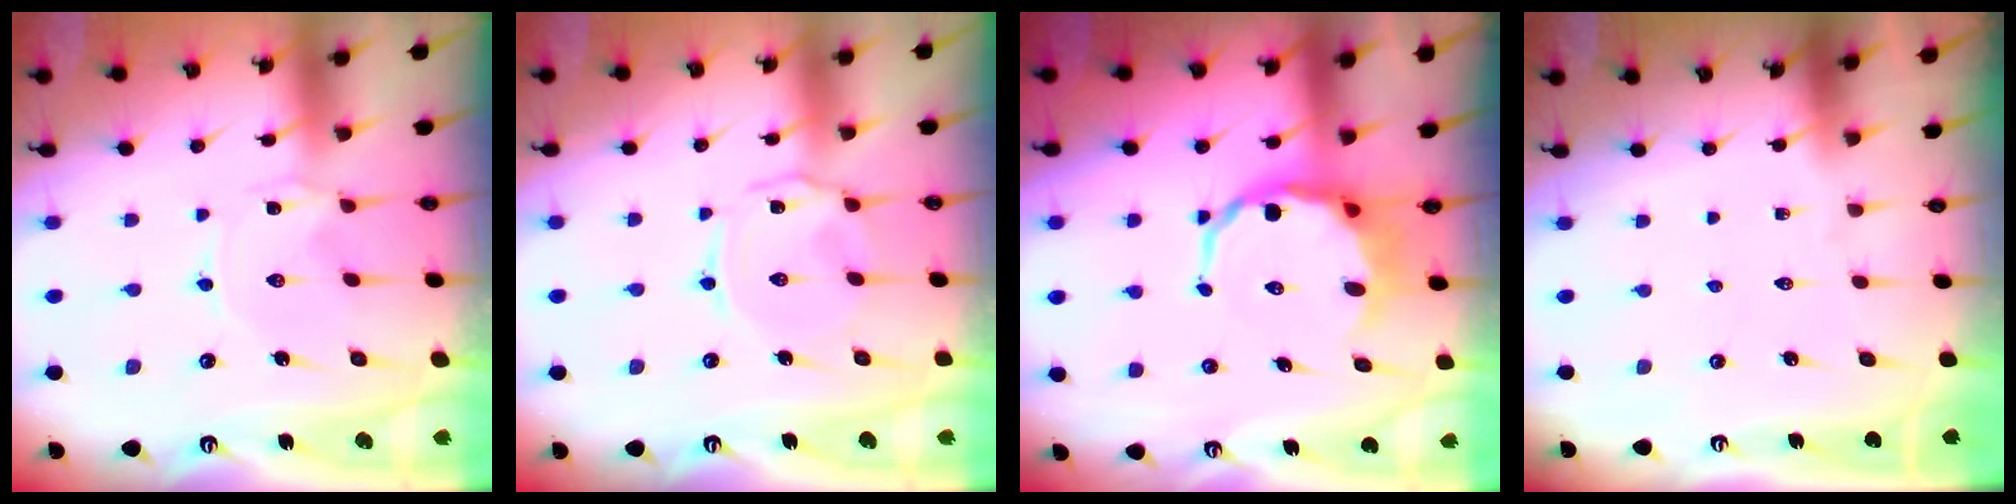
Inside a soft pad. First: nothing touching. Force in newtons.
{"total": 3.5, "press": 3.4, "slide": 0.6}
{"total": 9.8, "press": 9.5, "slide": 2.4}
{"total": 0.0}